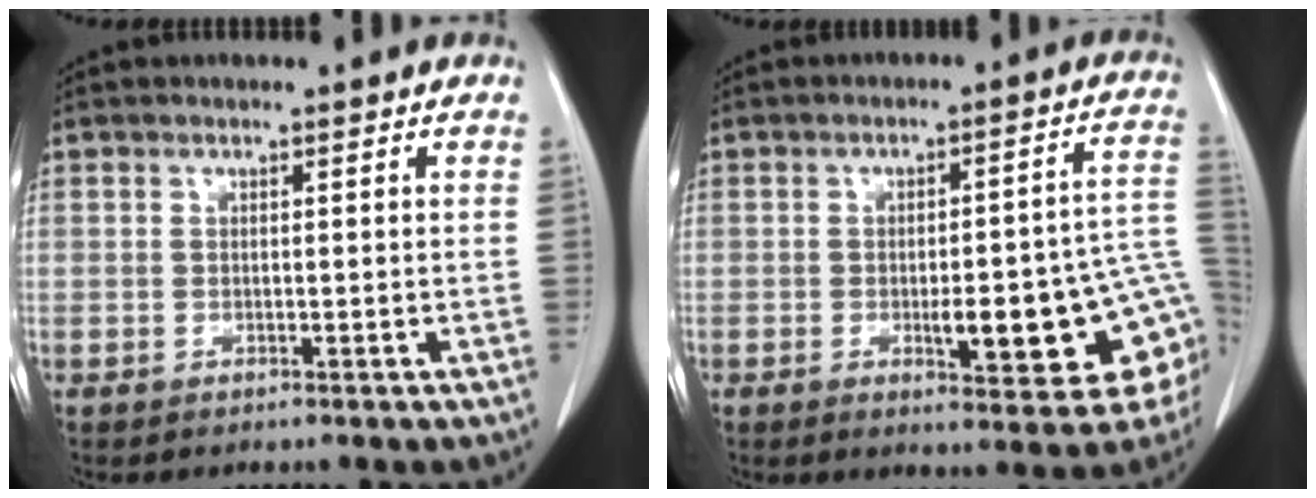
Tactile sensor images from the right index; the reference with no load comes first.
{"total": 17.4, "force": [-3.2, 3.9, 16.7], "torque": [-0.134, 0.024, -0.023]}